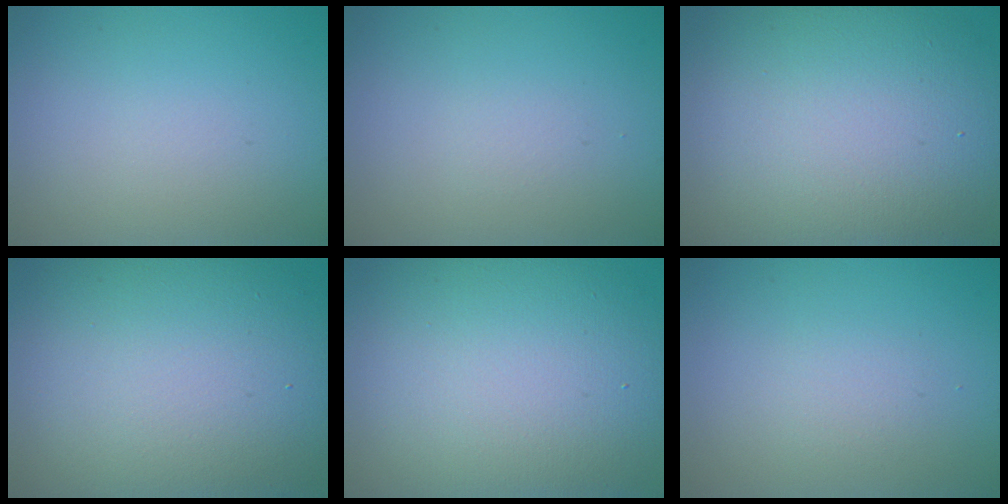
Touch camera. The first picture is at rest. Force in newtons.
{"total": 0.6, "press": 0.6, "slide": 0.0}
{"total": 15.6, "press": 15.6, "slide": 1.0}
{"total": 15.4, "press": 15.4, "slide": 0.8}
{"total": 15.6, "press": 15.6, "slide": 1.0}
{"total": 1.3, "press": 1.3, "slide": 0.0}